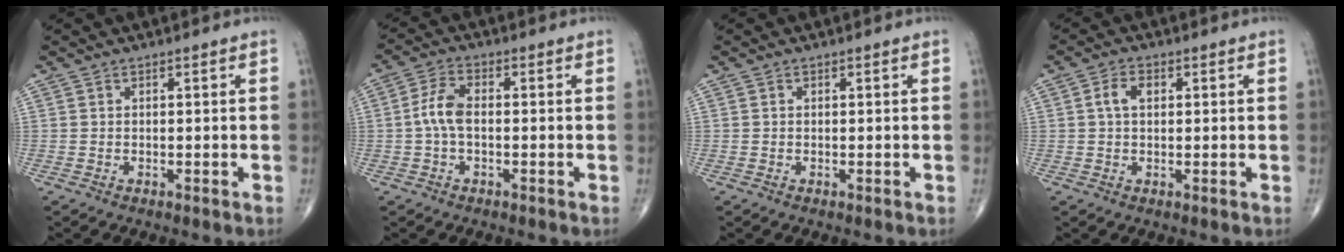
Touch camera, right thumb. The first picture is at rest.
{"total": 6.5, "force": [-0.6, 3.5, 5.4], "torque": [-0.117, 0.020, -0.018]}
{"total": 0.0}
{"total": 3.5, "force": [0.8, 2.2, 2.6], "torque": [-0.052, 0.009, 0.012]}